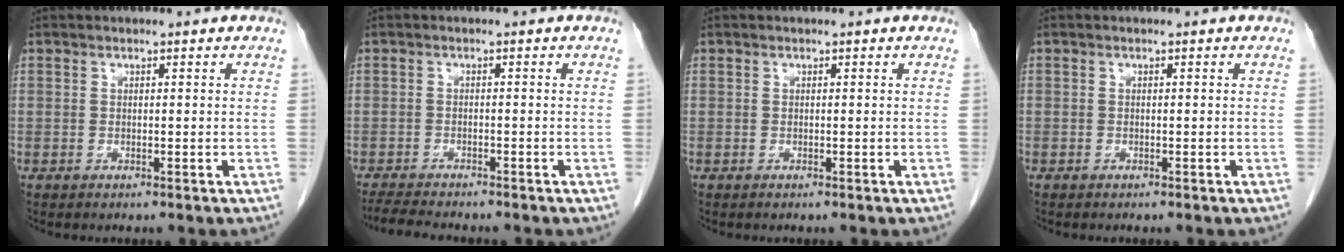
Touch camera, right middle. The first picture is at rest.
{"total": 5.8, "force": [-5.3, 0.6, 2.3], "torque": [-0.038, -0.015, -0.084]}
{"total": 0.0}
{"total": 0.0}